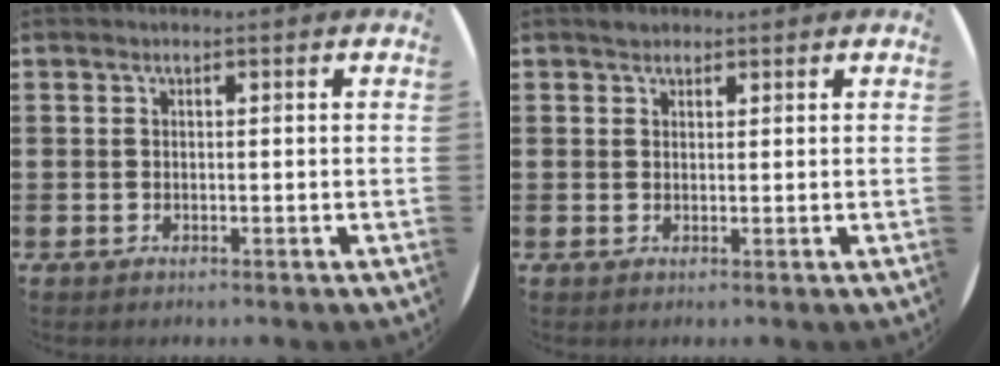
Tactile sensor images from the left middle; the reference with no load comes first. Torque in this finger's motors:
{"motor_torque": [0.27, -0.17, 0.01, 0.00]}